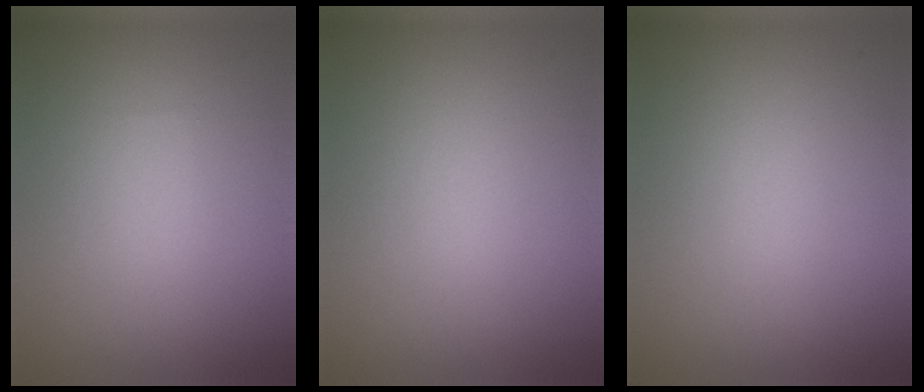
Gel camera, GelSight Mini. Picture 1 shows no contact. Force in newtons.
{"total": 0.0}
{"total": 0.0}